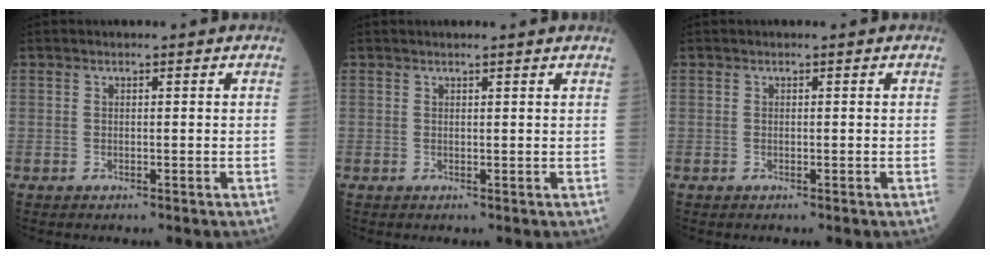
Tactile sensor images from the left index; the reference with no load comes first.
{"total": 2.2, "force": [2.0, -0.3, 0.6], "torque": [-0.012, 0.003, 0.025]}
{"total": 0.0}